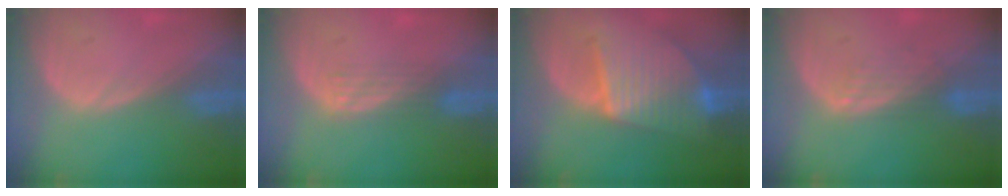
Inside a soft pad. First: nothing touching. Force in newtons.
{"total": 2.8, "press": 2.5, "slide": 1.3}
{"total": 9.4, "press": 9.4, "slide": 0.8}
{"total": 3.5, "press": 2.9, "slide": 2.1}